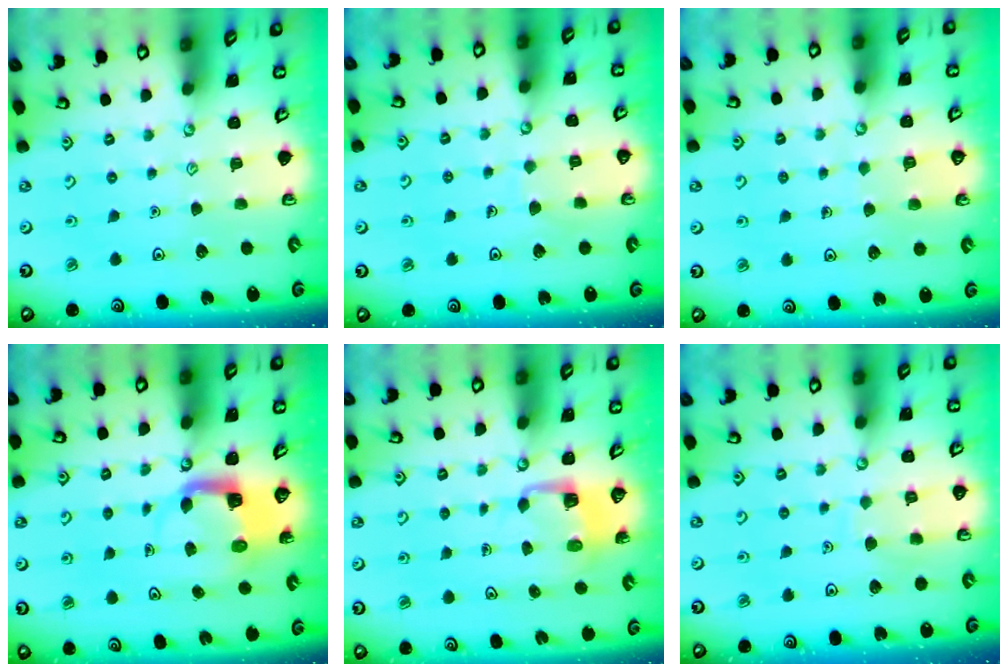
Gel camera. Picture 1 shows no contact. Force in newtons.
{"total": 4.9, "press": 4.8, "slide": 0.3}
{"total": 4.9, "press": 4.9, "slide": 0.3}
{"total": 4.4, "press": 4.4, "slide": 0.3}
{"total": 3.8, "press": 3.8, "slide": 0.2}
{"total": 5.2, "press": 5.1, "slide": 0.6}